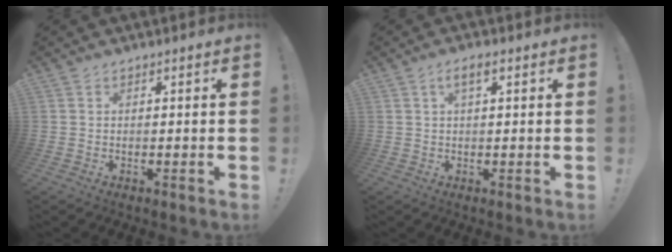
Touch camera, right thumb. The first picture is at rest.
{"total": 3.1, "force": [1.1, 0.8, 2.8], "torque": [-0.051, 0.002, 0.015]}